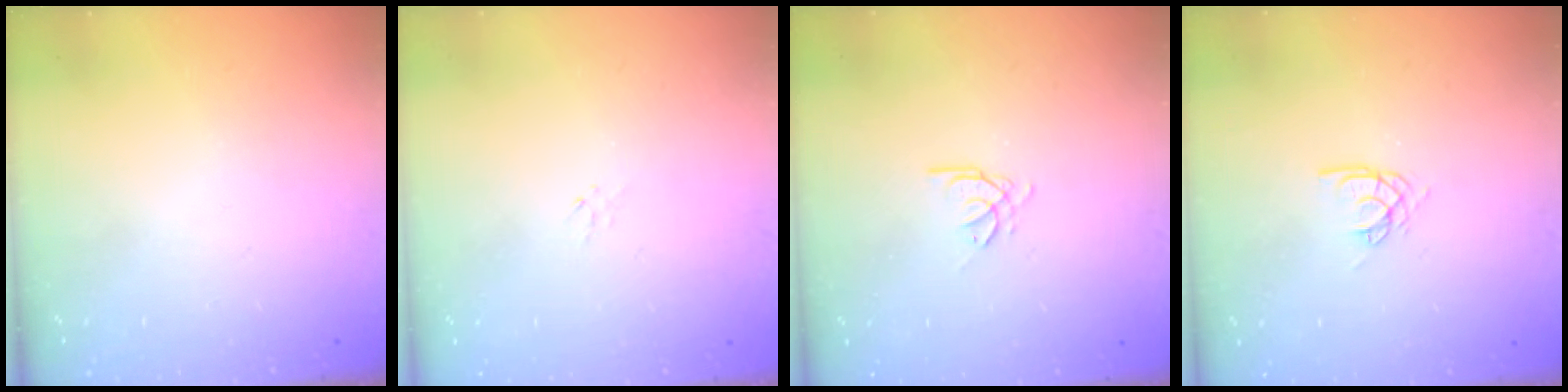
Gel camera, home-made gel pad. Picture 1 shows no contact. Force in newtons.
{"total": 0.0}
{"total": 0.7, "press": 0.6, "slide": 0.3}
{"total": 4.5, "press": 4.5, "slide": 0.3}